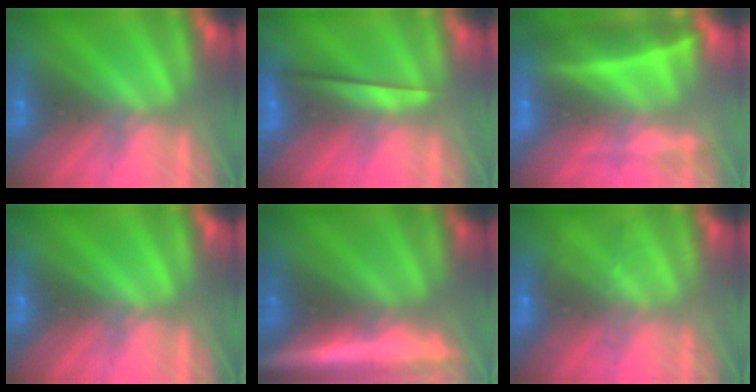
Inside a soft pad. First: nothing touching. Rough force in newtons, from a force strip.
{"total": 2.2}
{"total": 6.7}
{"total": 0.0}
{"total": 5.8}
{"total": 2.1}